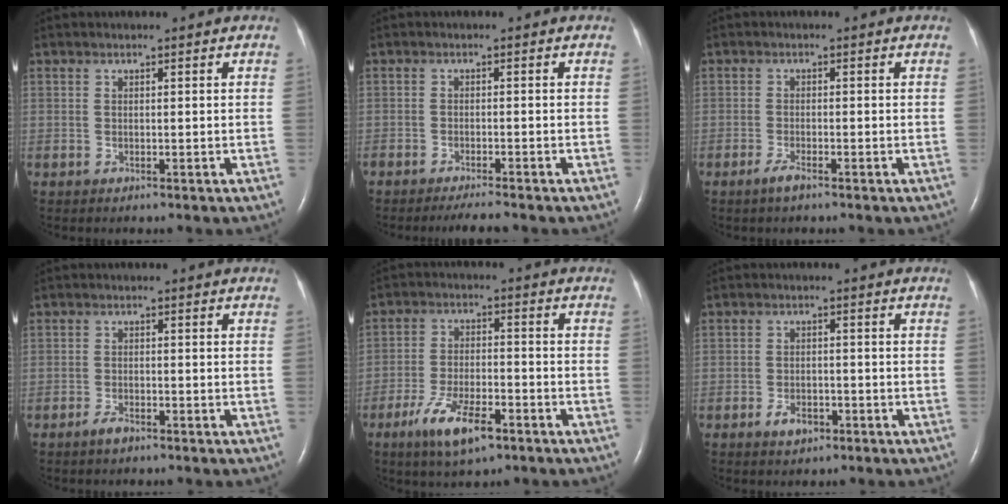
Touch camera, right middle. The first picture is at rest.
{"total": 3.1, "force": [-2.8, 0.0, 1.4], "torque": [-0.026, -0.008, -0.044]}
{"total": 1.8, "force": [-1.3, 0.2, 1.2], "torque": [-0.029, -0.003, -0.028]}
{"total": 1.9, "force": [-1.5, 0.6, 1.0], "torque": [-0.021, -0.001, -0.028]}
{"total": 8.8, "force": [-5.2, 2.5, 6.6], "torque": [-0.132, -0.012, -0.091]}
{"total": 2.9, "force": [-1.8, 1.6, 1.7], "torque": [-0.034, 0.001, -0.024]}